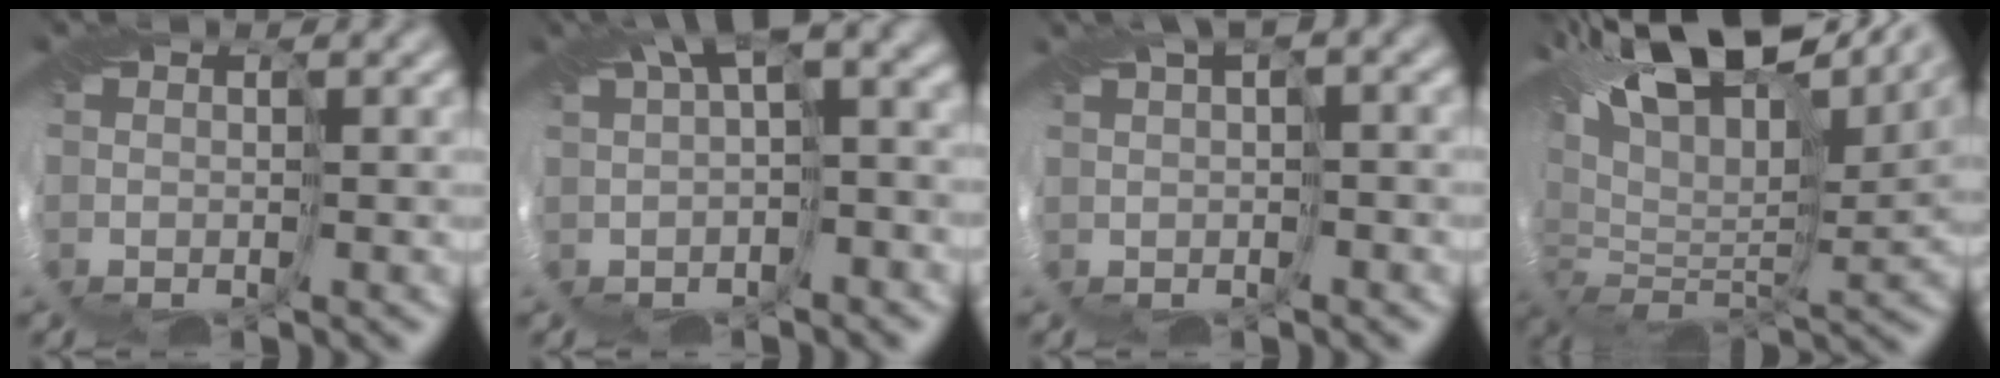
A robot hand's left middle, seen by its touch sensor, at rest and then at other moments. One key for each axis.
{"total": 6.2, "fx": 1.9, "fy": 2.1, "fz": 5.6, "tx": -0.084, "ty": 0.018, "tz": 0.029}
{"total": 3.7, "fx": 1.6, "fy": 1.1, "fz": 3.2, "tx": -0.046, "ty": 0.021, "tz": 0.029}
{"total": 16.7, "fx": 9.4, "fy": 7.0, "fz": 12.0, "tx": -0.228, "ty": 0.042, "tz": 0.149}